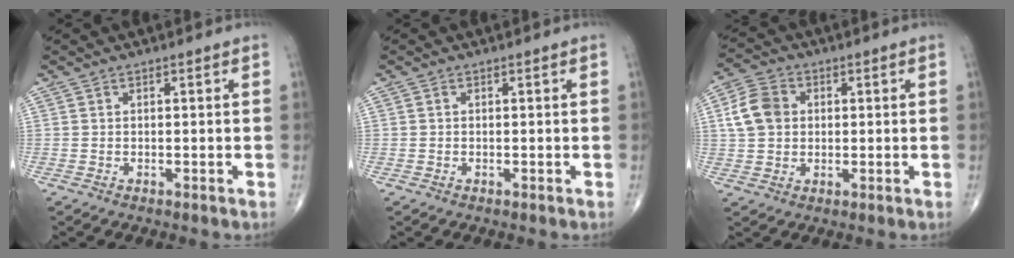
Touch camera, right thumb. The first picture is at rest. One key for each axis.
{"total": 0.0}
{"total": 7.7, "fx": 1.3, "fy": 6.1, "fz": 4.5, "tx": -0.078, "ty": 0.011, "tz": 0.019}